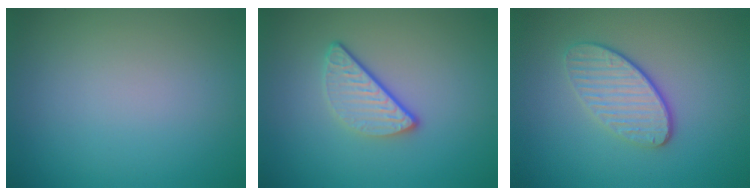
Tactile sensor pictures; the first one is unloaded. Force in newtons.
{"total": 3.2, "press": 2.4, "slide": 2.1}
{"total": 3.6, "press": 3.0, "slide": 2.0}